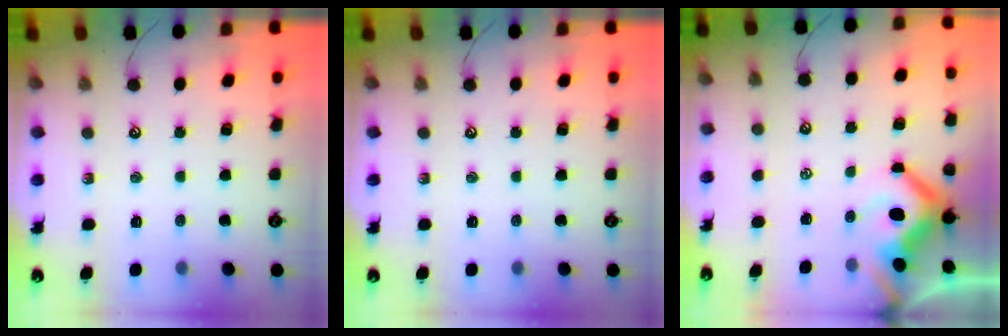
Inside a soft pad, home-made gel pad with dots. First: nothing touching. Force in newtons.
{"total": 0.0}
{"total": 6.4, "press": 6.3, "slide": 1.5}